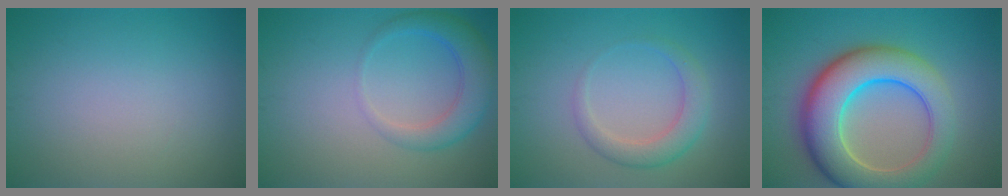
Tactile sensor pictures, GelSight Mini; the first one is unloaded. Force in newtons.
{"total": 4.0, "press": 3.9, "slide": 0.3}
{"total": 3.0, "press": 3.0, "slide": 0.1}
{"total": 10.3, "press": 10.3, "slide": 0.8}